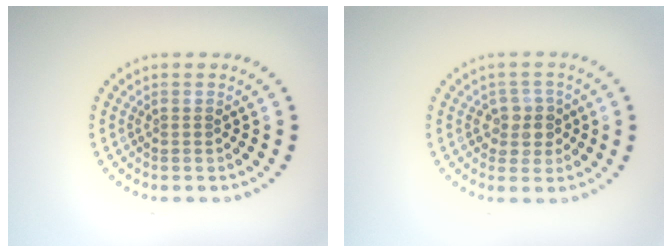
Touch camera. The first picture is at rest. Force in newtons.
{"total": 2.2, "press": 2.1, "slide": 0.8}